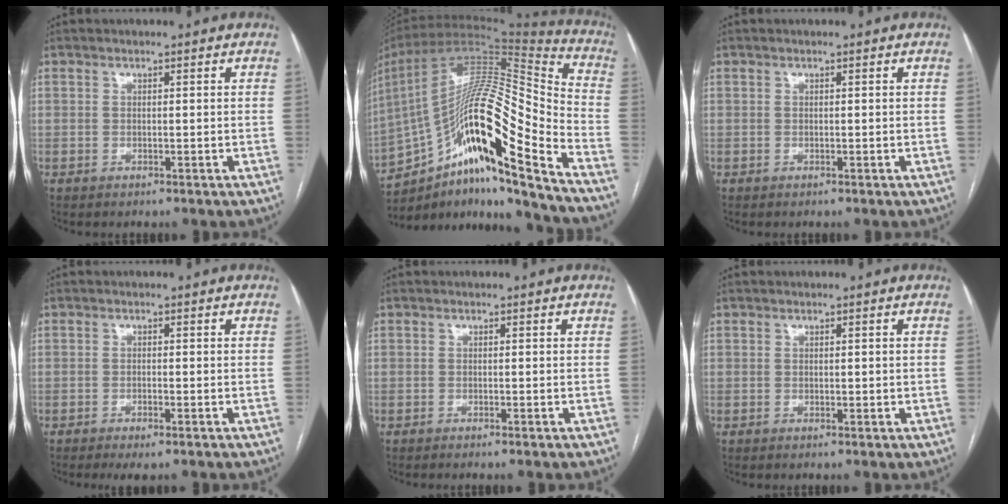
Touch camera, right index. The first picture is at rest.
{"total": 27.2, "force": [-15.0, 3.7, 22.4], "torque": [-0.379, 0.025, -0.256]}
{"total": 0.0}
{"total": 2.5, "force": [-1.6, 0.4, 1.9], "torque": [-0.032, -0.004, -0.024]}
{"total": 0.5, "force": [-0.4, -0.1, 0.4], "torque": [-0.008, 0.001, -0.008]}
{"total": 0.7, "force": [0.2, 0.5, 0.5], "torque": [-0.006, -0.002, 0.004]}